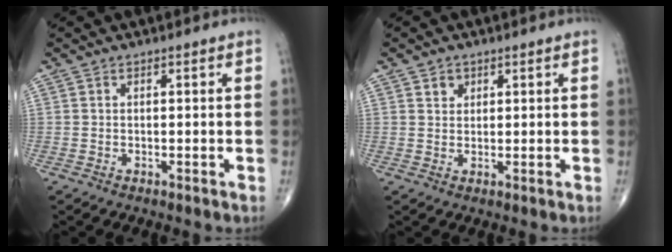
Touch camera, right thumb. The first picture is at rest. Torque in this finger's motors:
{"motor_torque": [-0.31, -0.33, 0.41, 0.39, 0.00]}